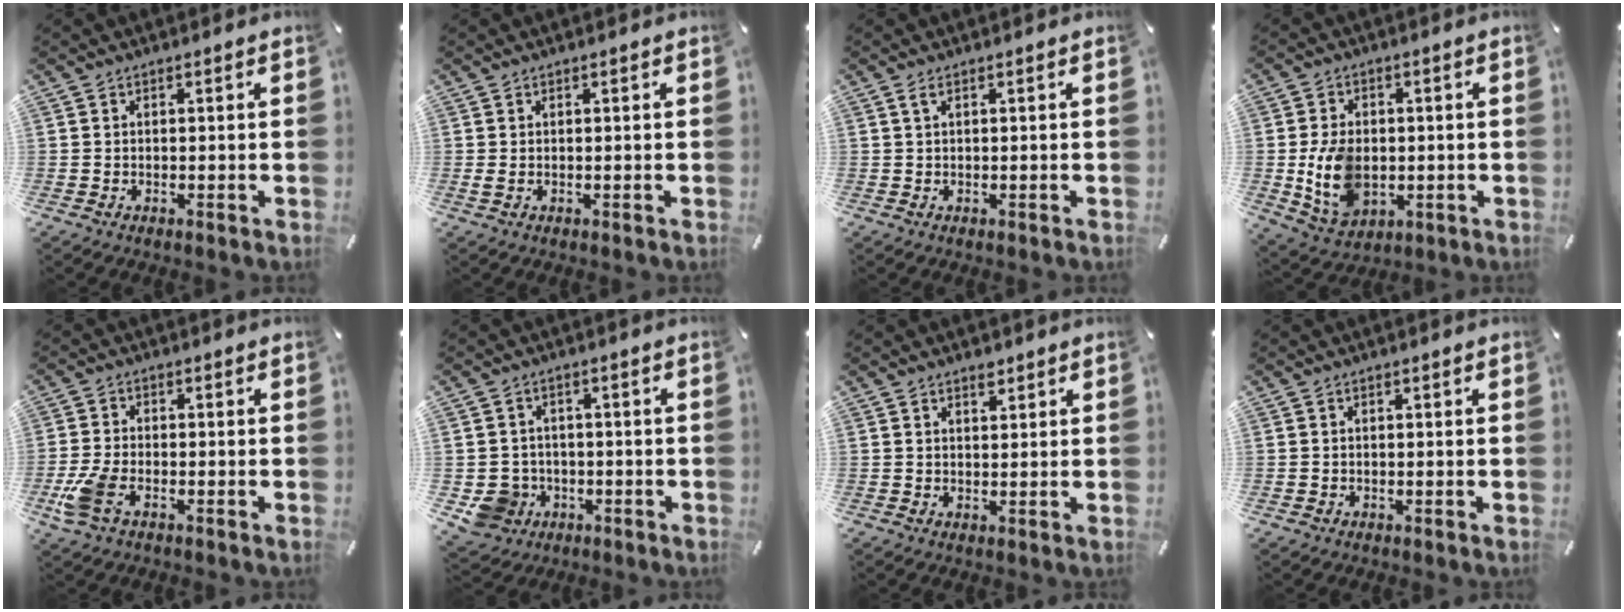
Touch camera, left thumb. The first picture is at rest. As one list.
[{"total": 1.0, "force": [0.2, 0.2, 1.0], "torque": [-0.021, -0.002, 0.003]}, {"total": 1.3, "force": [0.5, 0.3, 1.2], "torque": [-0.024, 0.003, 0.008]}, {"total": 11.5, "force": [-1.0, 8.7, 7.5], "torque": [-0.159, 0.003, -0.014]}, {"total": 6.6, "force": [-3.0, 3.3, 4.8], "torque": [-0.120, -0.006, -0.057]}, {"total": 7.2, "force": [-2.3, 6.6, 1.5], "torque": [-0.050, 0.014, -0.040]}, {"total": 2.1, "force": [1.6, 1.1, 0.8], "torque": [-0.001, -0.007, 0.026]}, {"total": 0.5, "force": [-0.1, 0.5, 0.1], "torque": [-0.001, 0.004, -0.003]}]